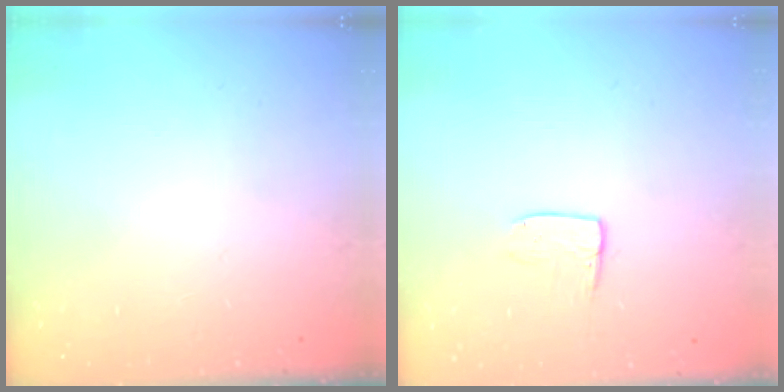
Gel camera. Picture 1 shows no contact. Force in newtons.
{"total": 6.8, "press": 6.8, "slide": 0.5}